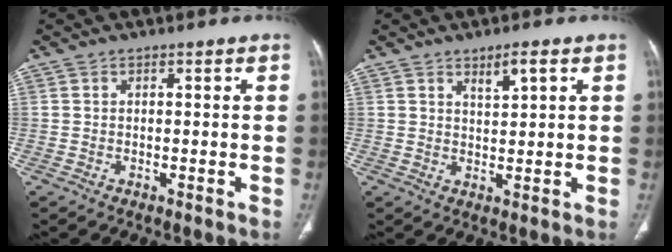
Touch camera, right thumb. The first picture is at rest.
{"total": 3.3, "force": [1.9, 1.0, 2.6], "torque": [-0.040, -0.012, 0.034]}